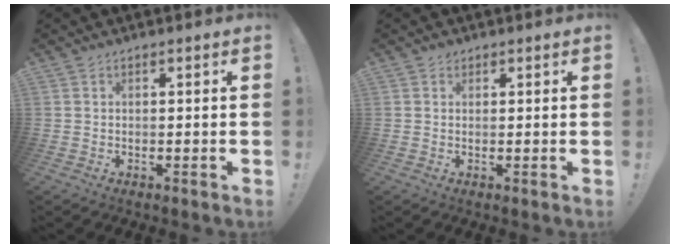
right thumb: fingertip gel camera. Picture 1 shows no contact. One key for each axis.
{"total": 1.2, "fx": 0.8, "fy": 0.9, "fz": 0.2, "tx": 0.004, "ty": -0.001, "tz": 0.013}